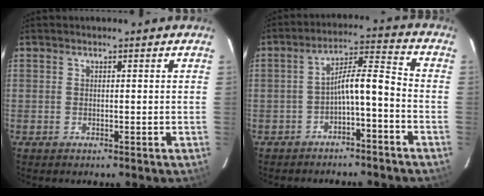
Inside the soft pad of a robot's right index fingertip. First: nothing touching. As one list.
[{"total": 7.1, "force": [-2.7, 1.2, 6.5], "torque": [-0.106, 0.033, -0.044]}]